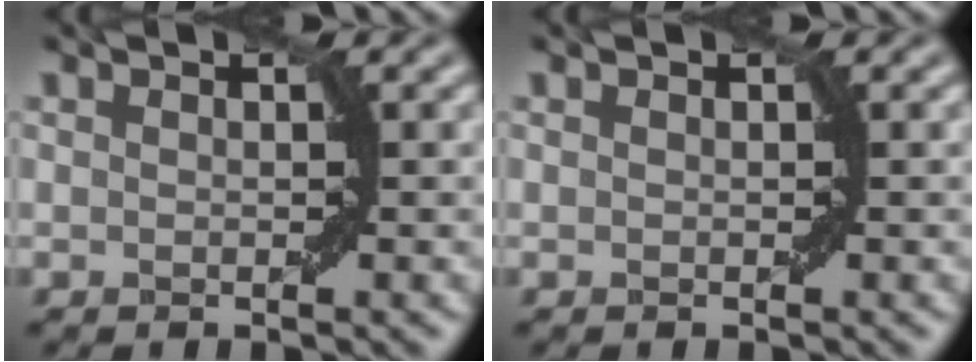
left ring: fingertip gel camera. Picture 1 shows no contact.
{"total": 0.0}